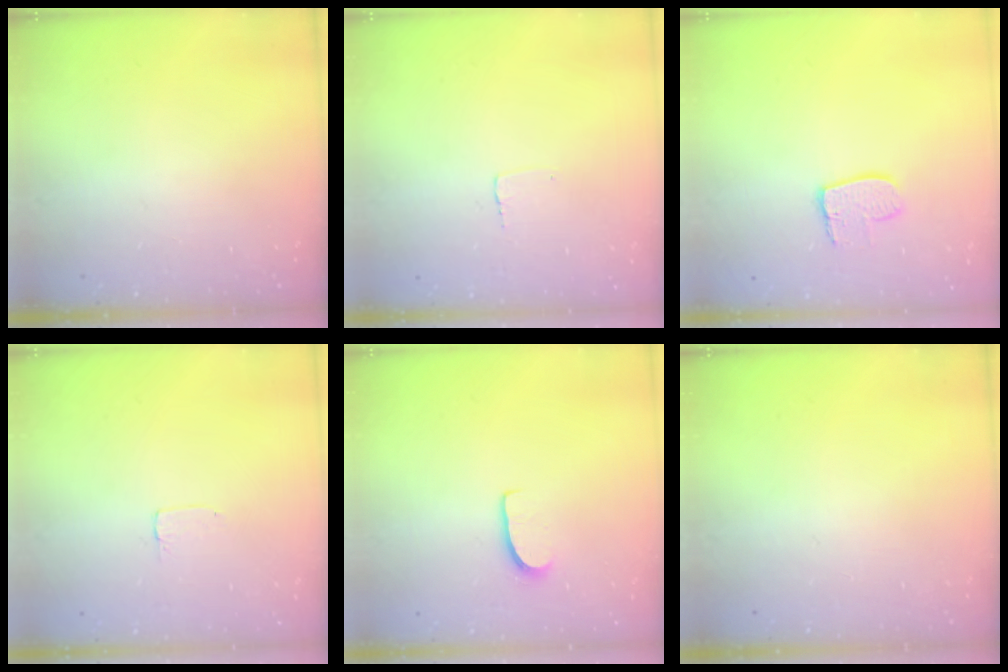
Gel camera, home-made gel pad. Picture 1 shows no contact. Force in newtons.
{"total": 2.3, "press": 2.3, "slide": 0.1}
{"total": 8.3, "press": 8.3, "slide": 0.7}
{"total": 1.2, "press": 1.2, "slide": 0.0}
{"total": 5.8, "press": 5.7, "slide": 0.5}
{"total": 0.0}